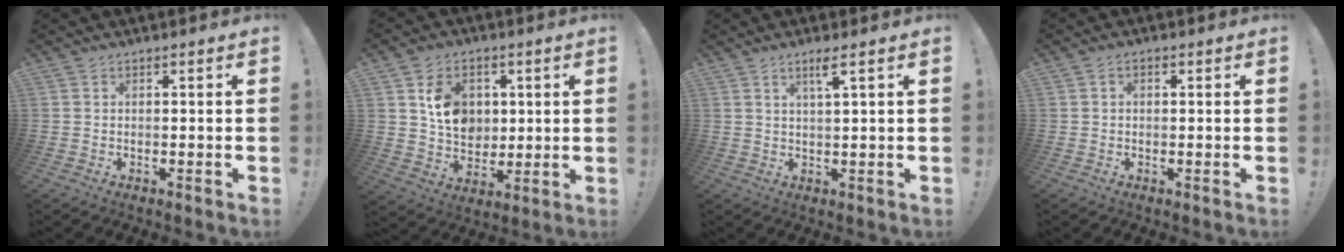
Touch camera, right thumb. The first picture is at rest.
{"total": 11.0, "force": [3.3, 9.0, 5.4], "torque": [-0.074, -0.007, 0.070]}
{"total": 3.9, "force": [2.1, 0.0, 3.4], "torque": [-0.061, -0.001, 0.031]}
{"total": 1.4, "force": [-0.1, 1.0, 1.0], "torque": [-0.015, 0.003, -0.002]}